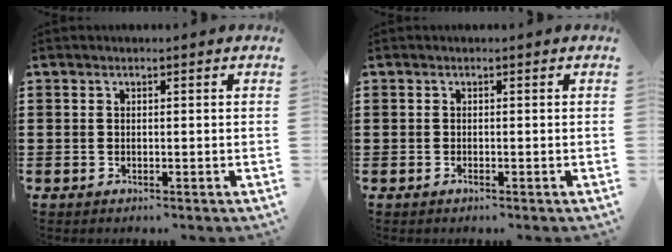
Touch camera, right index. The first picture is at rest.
{"total": 0.5, "force": [-0.4, 0.2, 0.2], "torque": [-0.004, -0.002, -0.008]}